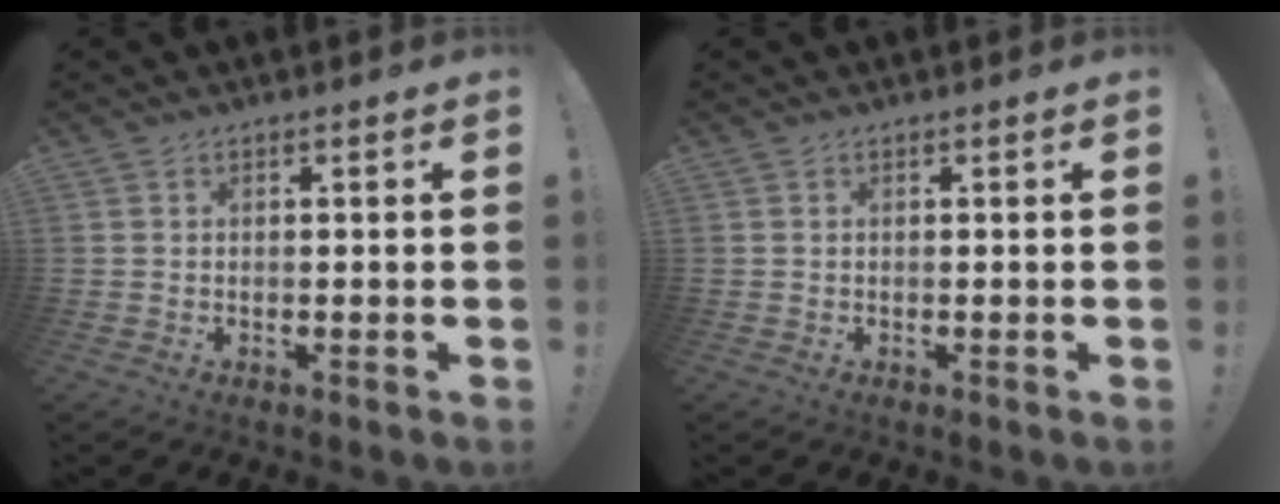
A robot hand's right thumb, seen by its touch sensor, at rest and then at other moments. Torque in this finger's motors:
{"motor_torque": [-0.02, 0.02, 0.00, 0.00, 0.00]}